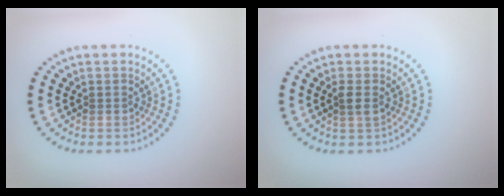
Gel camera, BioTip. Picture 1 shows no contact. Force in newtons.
{"total": 1.3, "press": 1.1, "slide": 0.6}